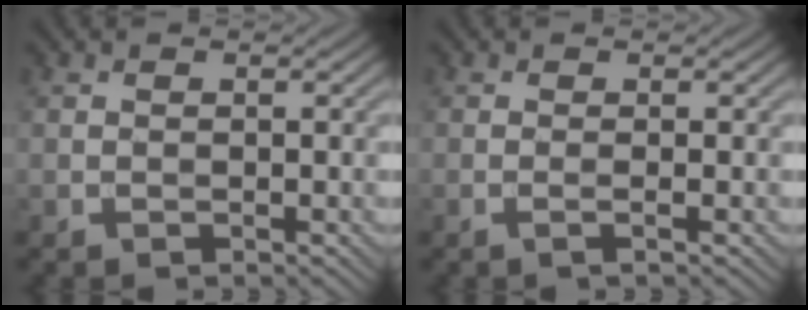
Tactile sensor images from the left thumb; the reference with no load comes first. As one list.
[{"total": 1.1, "force": [-0.2, 0.0, 1.1], "torque": [-0.020, 0.002, -0.010]}]